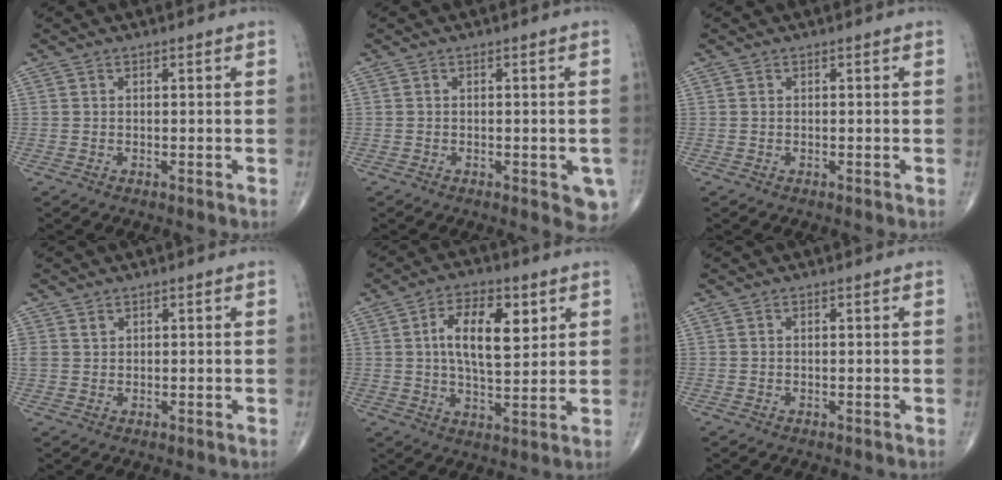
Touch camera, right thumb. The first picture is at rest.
{"total": 4.7, "force": [-1.6, 1.9, 3.9], "torque": [-0.026, -0.005, -0.018]}
{"total": 0.0}
{"total": 1.6, "force": [1.0, 1.1, 0.5], "torque": [-0.004, 0.000, 0.021]}
{"total": 11.7, "force": [3.4, 5.4, 9.9], "torque": [-0.152, -0.011, 0.057]}
{"total": 0.0}